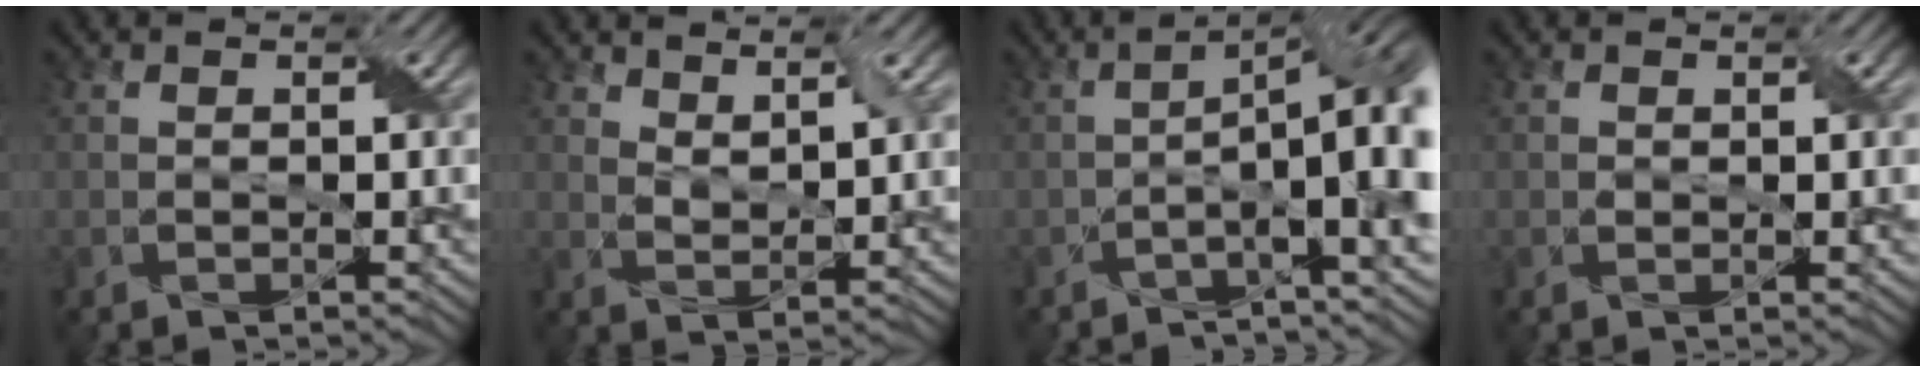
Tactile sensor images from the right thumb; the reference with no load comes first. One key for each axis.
{"total": 4.3, "fx": 3.1, "fy": 1.3, "fz": 2.6, "tx": -0.057, "ty": -0.002, "tz": 0.061}
{"total": 11.7, "fx": -1.9, "fy": 3.6, "fz": 10.9, "tx": -0.150, "ty": -0.011, "tz": -0.027}
{"total": 0.7, "fx": 0.1, "fy": 0.4, "fz": 0.5, "tx": -0.010, "ty": 0.001, "tz": 0.003}